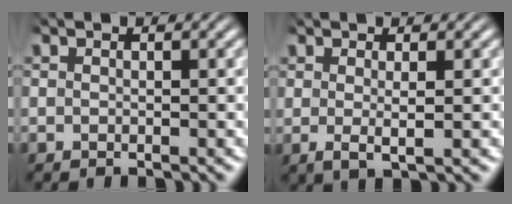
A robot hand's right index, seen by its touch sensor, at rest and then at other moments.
{"total": 1.7, "force": [0.4, 0.1, 1.7], "torque": [-0.035, -0.008, 0.012]}